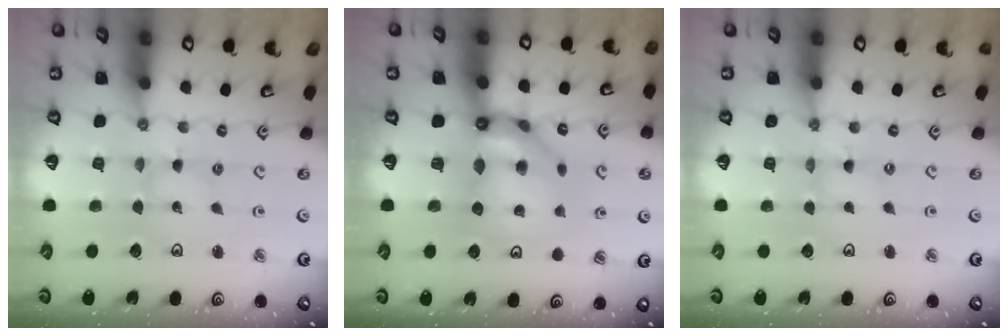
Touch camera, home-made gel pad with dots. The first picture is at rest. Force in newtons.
{"total": 10.7, "press": 10.6, "slide": 1.0}
{"total": 0.0}